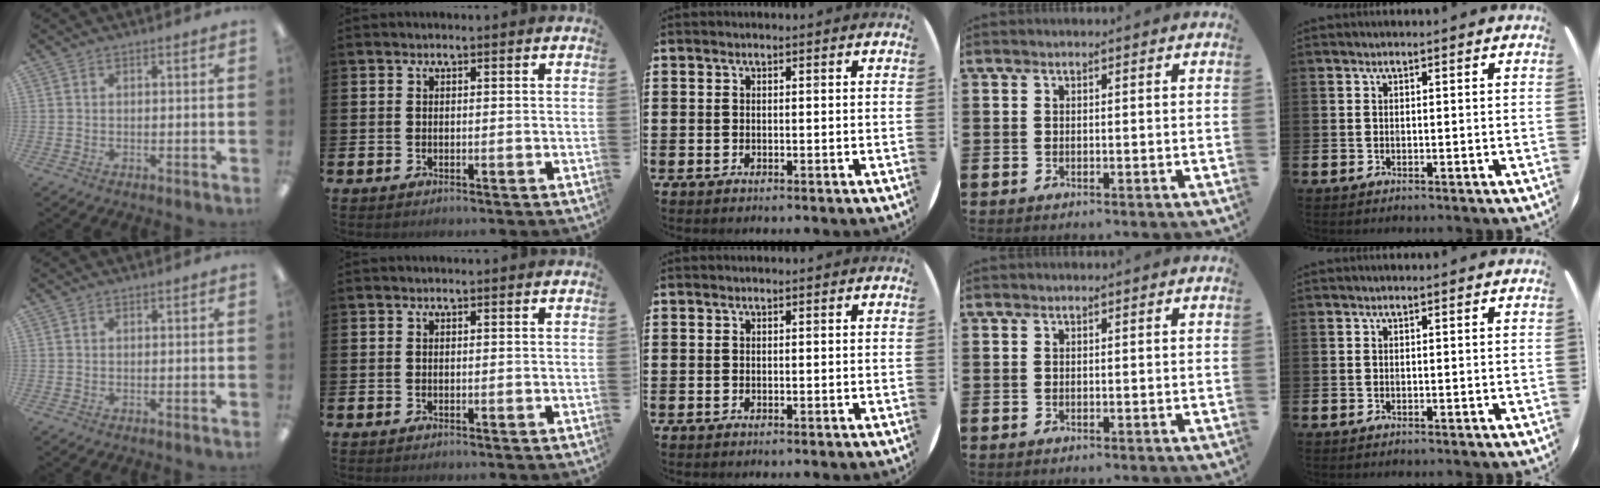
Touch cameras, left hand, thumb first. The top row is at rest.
{}